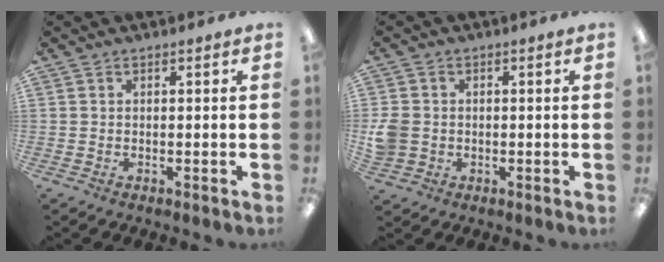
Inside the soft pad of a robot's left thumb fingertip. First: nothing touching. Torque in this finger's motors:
{"motor_torque": [-0.05, 0.06, -0.05, -0.01, 0.00]}